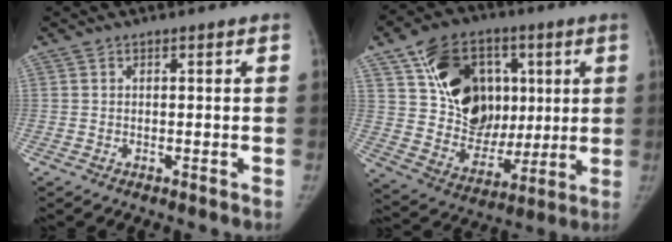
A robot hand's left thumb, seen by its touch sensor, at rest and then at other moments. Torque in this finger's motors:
{"motor_torque": [0.72, 1.40, -0.08, -0.02, 0.17]}